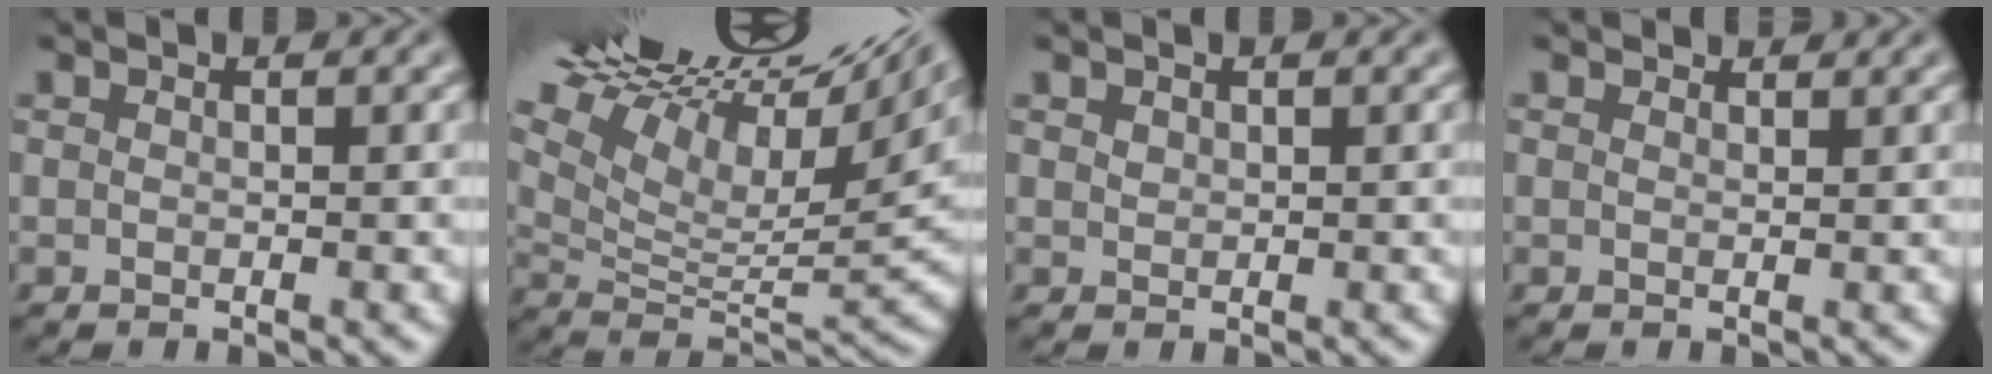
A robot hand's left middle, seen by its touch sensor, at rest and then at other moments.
{"total": 20.4, "force": [12.9, 6.9, 14.2], "torque": [-0.231, 0.071, 0.199]}
{"total": 0.6, "force": [0.4, 0.4, 0.2], "torque": [-0.004, -0.001, 0.011]}
{"total": 1.4, "force": [1.3, 0.3, 0.3], "torque": [-0.010, -0.003, 0.014]}